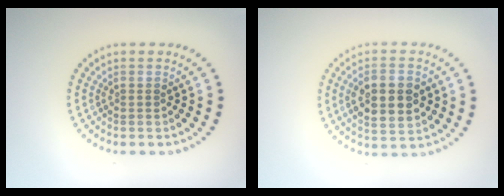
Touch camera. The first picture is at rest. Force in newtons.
{"total": 5.6, "press": 5.6, "slide": 0.4}